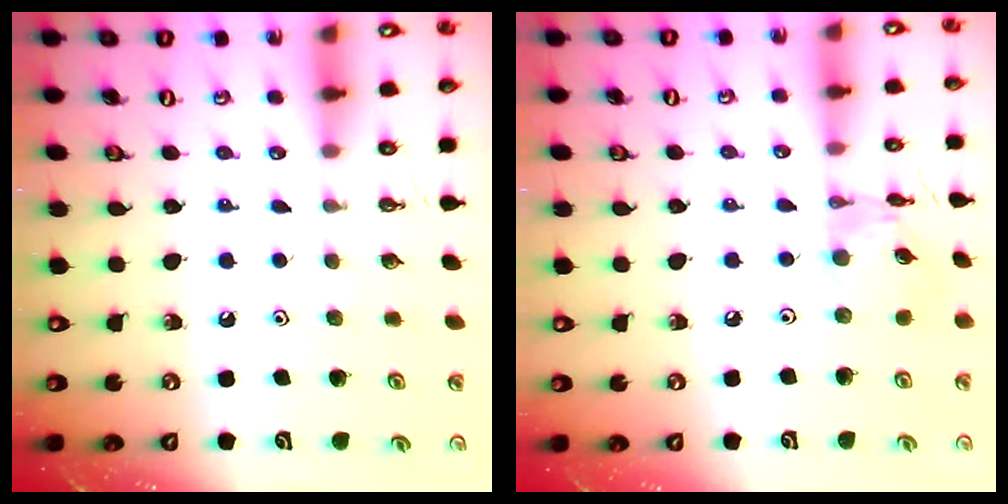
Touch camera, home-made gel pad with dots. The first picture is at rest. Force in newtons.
{"total": 5.0, "press": 5.0, "slide": 0.2}